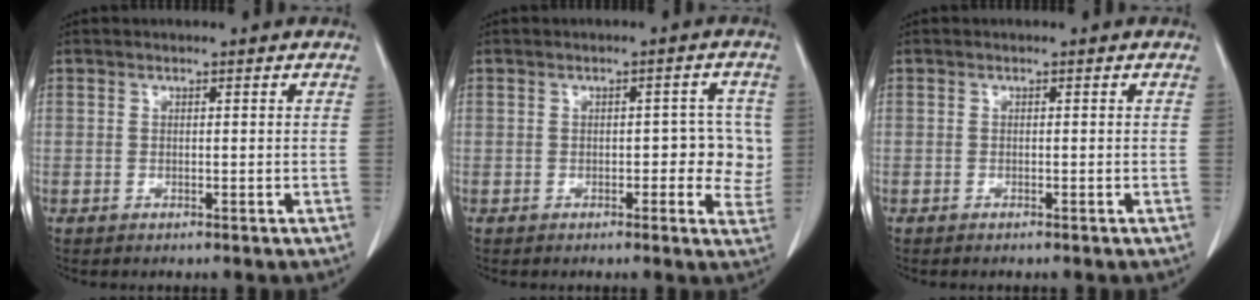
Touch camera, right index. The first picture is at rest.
{"total": 5.0, "force": [-0.2, 2.7, 4.3], "torque": [-0.032, 0.013, -0.005]}
{"total": 0.6, "force": [-0.6, 0.0, 0.3], "torque": [-0.008, -0.002, -0.010]}